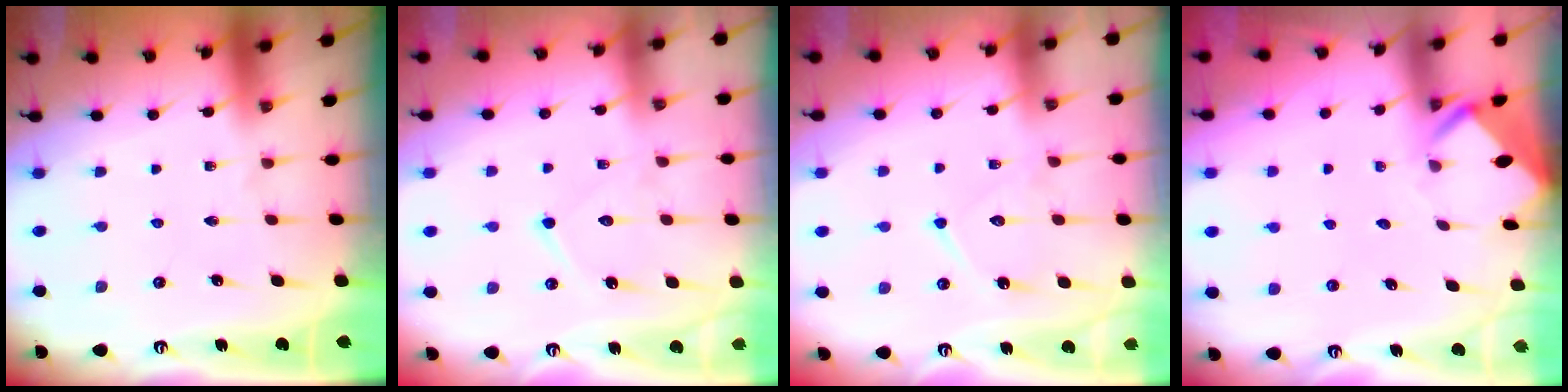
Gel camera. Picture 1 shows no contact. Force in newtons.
{"total": 9.4, "press": 9.4, "slide": 0.7}
{"total": 10.8, "press": 10.7, "slide": 1.0}
{"total": 3.5, "press": 3.5, "slide": 0.1}